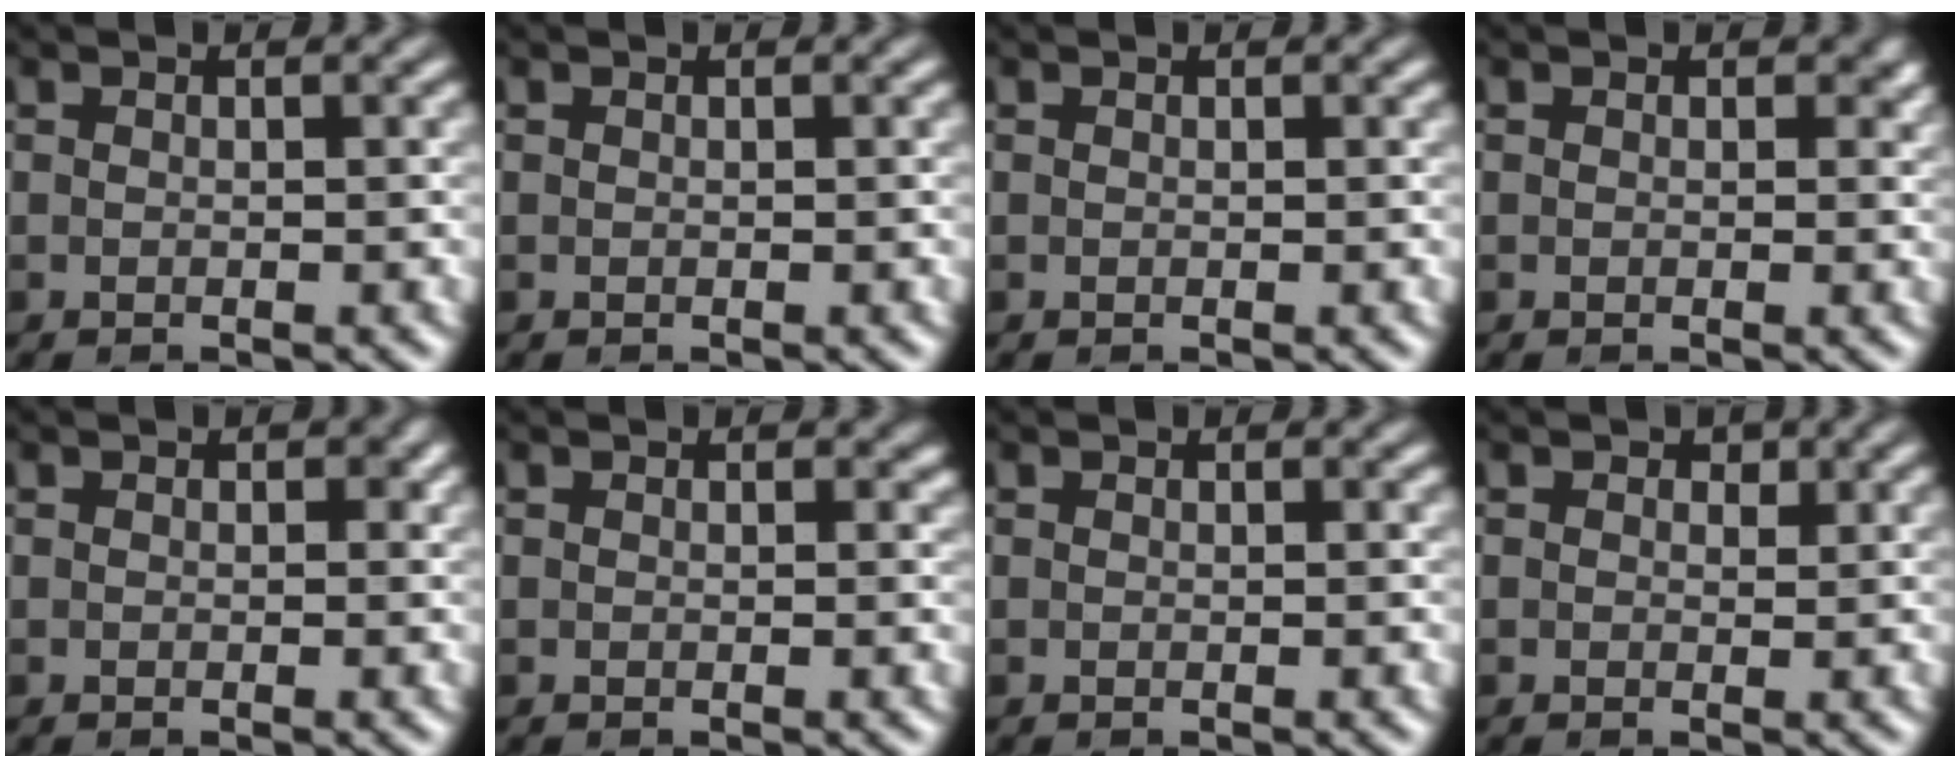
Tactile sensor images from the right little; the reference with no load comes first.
{"total": 0.0}
{"total": 0.0}
{"total": 2.0, "force": [0.8, 1.4, 1.1], "torque": [-0.014, -0.008, 0.002]}
{"total": 0.9, "force": [0.2, 0.7, 0.5], "torque": [-0.004, -0.003, -0.002]}
{"total": 1.3, "force": [0.6, 0.9, 0.6], "torque": [-0.010, -0.005, 0.002]}
{"total": 0.0}
{"total": 1.1, "force": [0.5, 0.8, 0.5], "torque": [-0.009, -0.001, -0.001]}